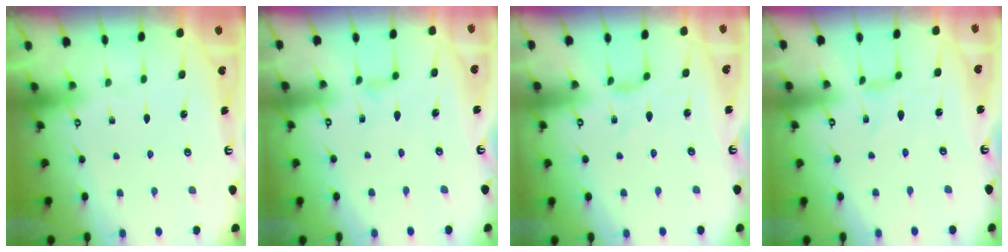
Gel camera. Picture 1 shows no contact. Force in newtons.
{"total": 2.1, "press": 2.0, "slide": 0.4}
{"total": 2.4, "press": 2.4, "slide": 0.5}
{"total": 0.0}